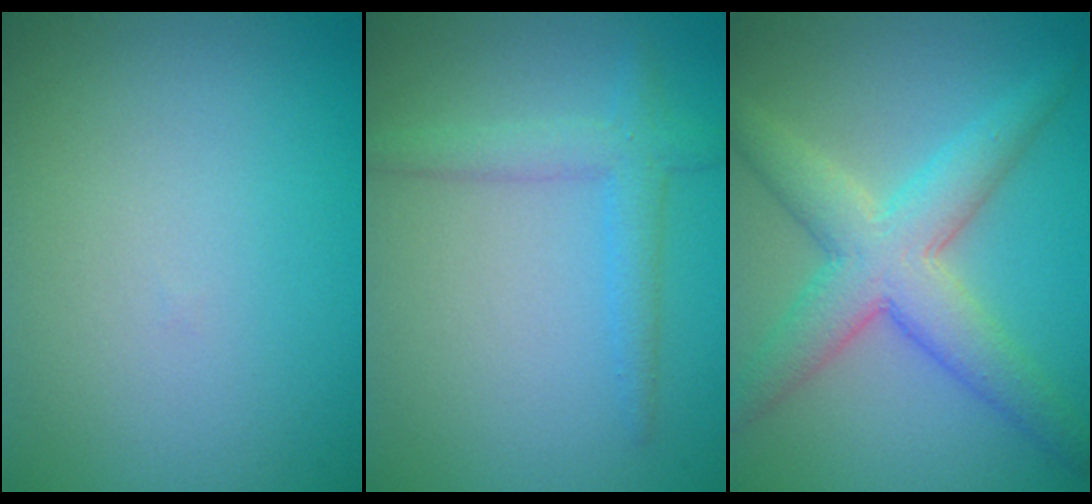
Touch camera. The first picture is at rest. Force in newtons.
{"total": 2.7, "press": 2.7, "slide": 0.0}
{"total": 6.2, "press": 6.2, "slide": 0.2}